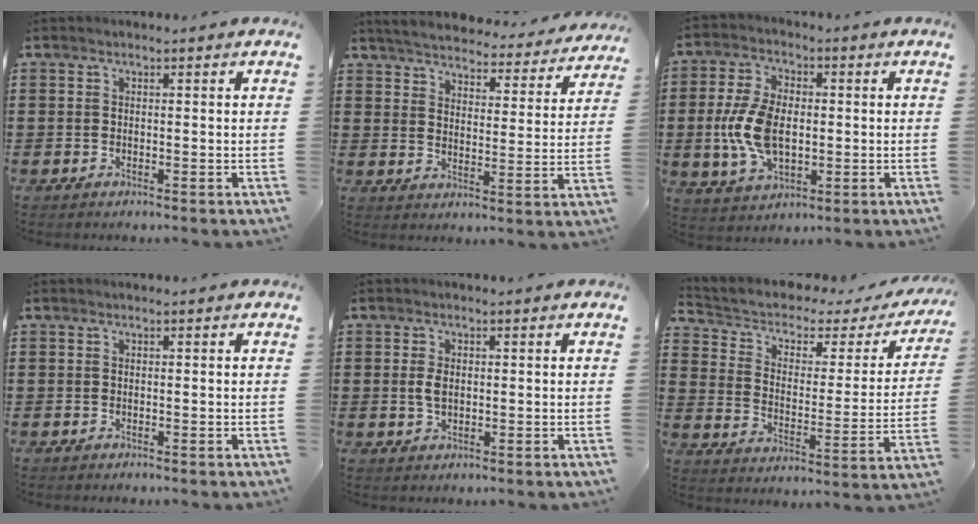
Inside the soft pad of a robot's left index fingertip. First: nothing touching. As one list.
[{"total": 4.4, "force": [4.4, 0.0, 0.5], "torque": [-0.037, -0.037, 0.072]}, {"total": 9.8, "force": [-0.6, 5.8, 7.9], "torque": [-0.190, 0.004, -0.018]}, {"total": 0.0}, {"total": 2.7, "force": [0.2, 1.4, 2.3], "torque": [-0.056, 0.001, 0.001]}, {"total": 3.0, "force": [1.6, 1.9, 1.7], "torque": [-0.050, -0.017, 0.016]}]